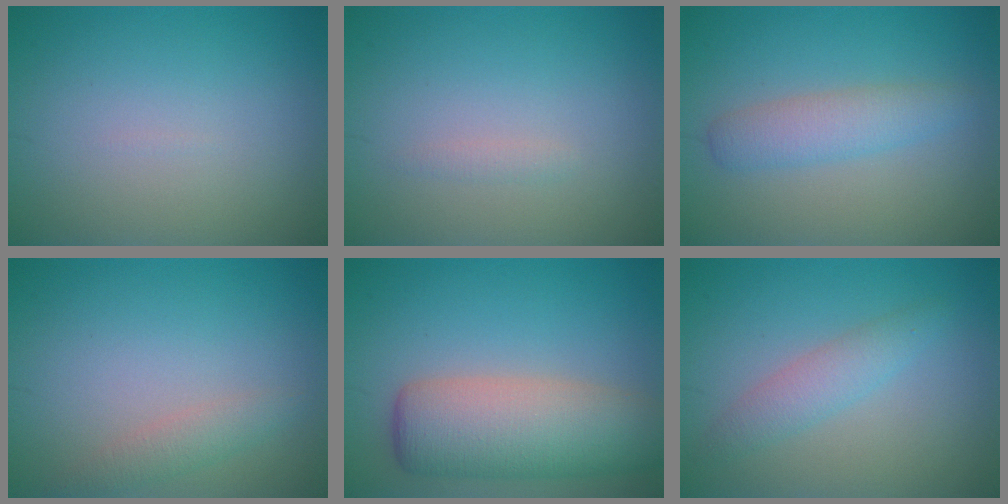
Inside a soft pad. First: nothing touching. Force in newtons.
{"total": 0.7, "press": 0.7, "slide": 0.0}
{"total": 3.0, "press": 3.0, "slide": 0.1}
{"total": 1.7, "press": 1.7, "slide": 0.1}
{"total": 8.0, "press": 7.9, "slide": 0.7}
{"total": 2.4, "press": 2.4, "slide": 0.1}